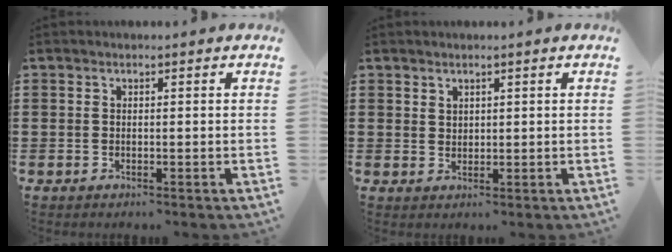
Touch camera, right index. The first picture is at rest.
{"total": 1.4, "force": [1.2, 0.7, 0.2], "torque": [-0.004, 0.001, 0.024]}